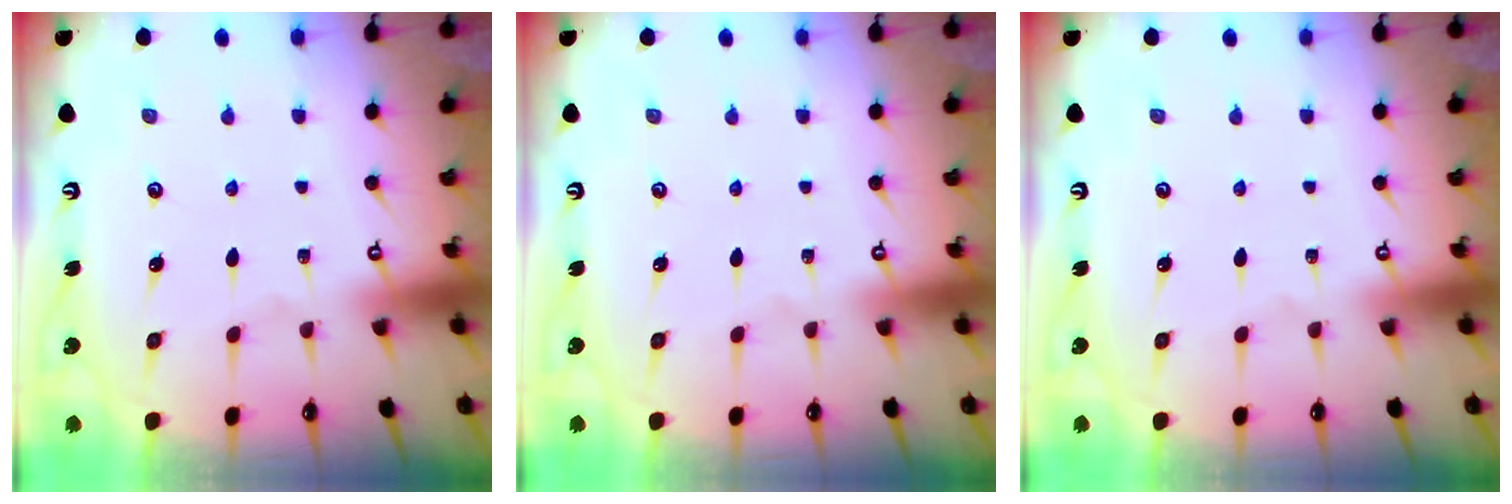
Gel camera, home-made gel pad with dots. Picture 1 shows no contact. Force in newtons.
{"total": 0.0}
{"total": 0.0}